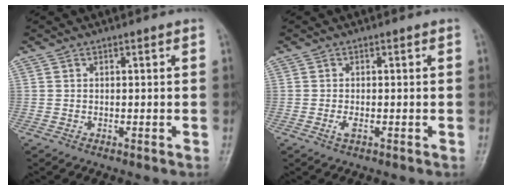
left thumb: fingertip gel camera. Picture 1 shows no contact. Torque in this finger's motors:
{"motor_torque": [-0.04, 0.09, 0.09, 0.01, 0.01]}